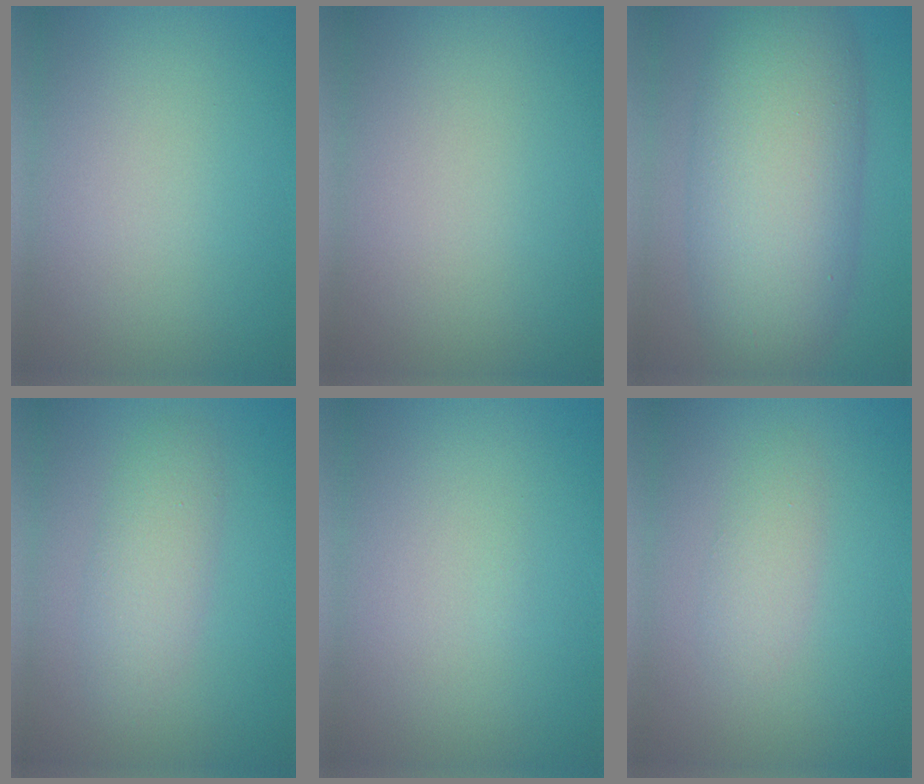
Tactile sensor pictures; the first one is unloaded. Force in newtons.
{"total": 0.0}
{"total": 11.2, "press": 11.2, "slide": 0.4}
{"total": 2.0, "press": 1.9, "slide": 0.2}
{"total": 0.0}
{"total": 1.9, "press": 1.9, "slide": 0.0}